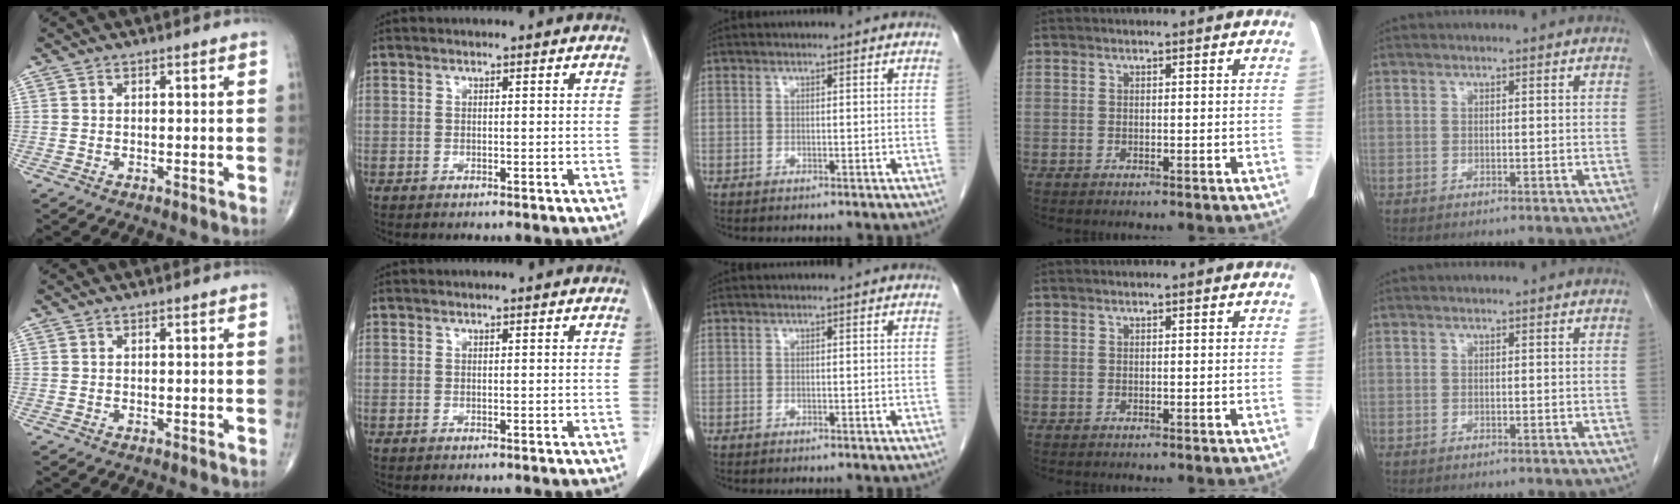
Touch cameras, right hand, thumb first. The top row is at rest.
{}